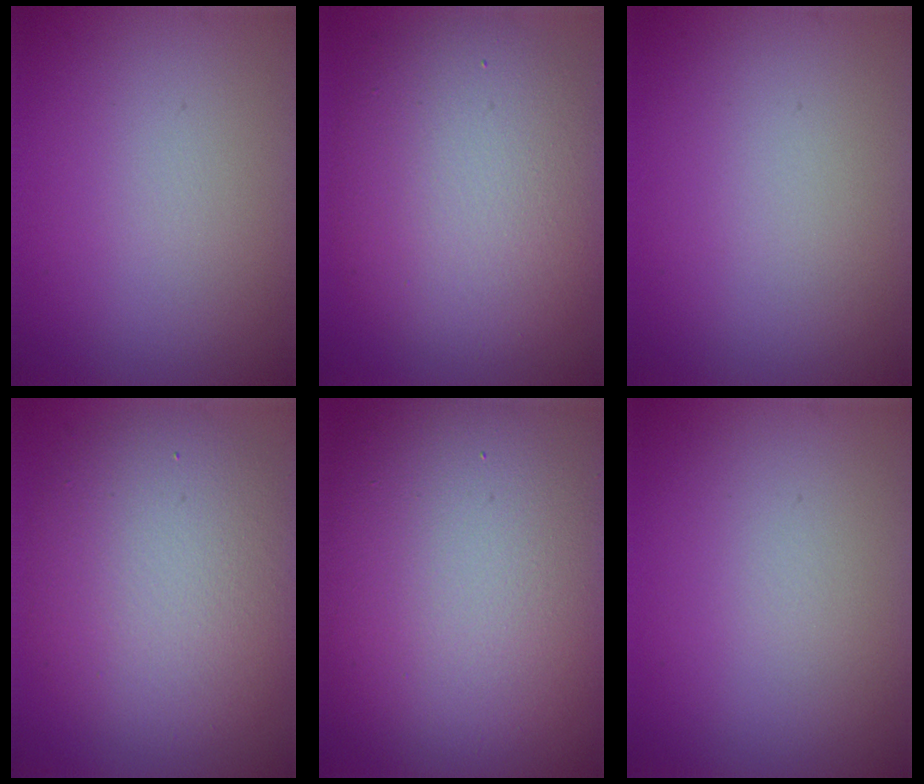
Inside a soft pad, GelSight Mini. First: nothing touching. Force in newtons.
{"total": 9.5, "press": 9.5, "slide": 0.4}
{"total": 0.0}
{"total": 8.6, "press": 8.6, "slide": 0.3}
{"total": 17.9, "press": 17.9, "slide": 1.2}
{"total": 0.0}